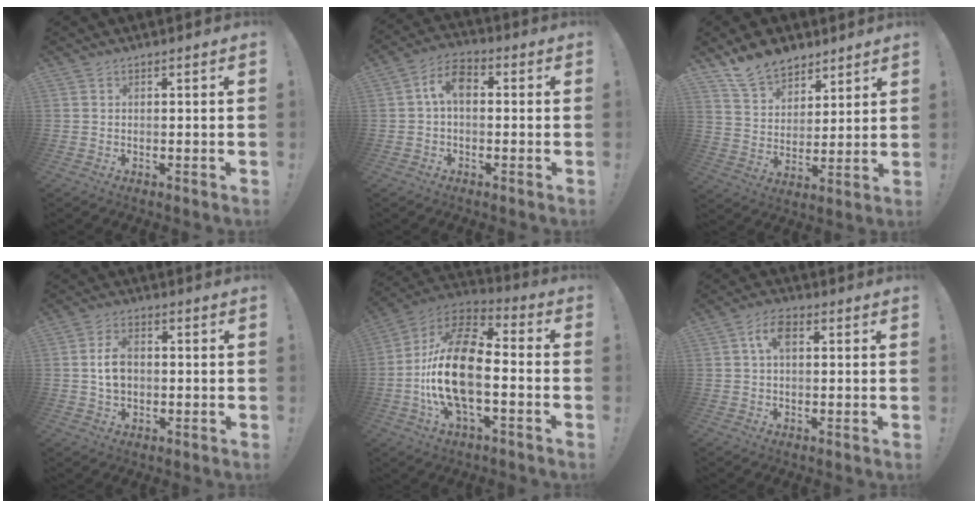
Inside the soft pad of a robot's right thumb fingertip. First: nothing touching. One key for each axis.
{"total": 7.4, "fx": 0.5, "fy": 4.3, "fz": 6.0, "tx": -0.111, "ty": 0.013, "tz": 0.012}
{"total": 12.3, "fx": 10.0, "fy": 6.6, "fz": 2.7, "tx": -0.059, "ty": -0.074, "tz": 0.197}
{"total": 6.6, "fx": 0.3, "fy": 4.6, "fz": 4.7, "tx": -0.075, "ty": 0.002, "tz": 0.001}
{"total": 21.0, "fx": -3.9, "fy": 10.1, "fz": 18.0, "tx": -0.352, "ty": 0.023, "tz": -0.068}
{"total": 5.9, "fx": 1.4, "fy": 3.2, "fz": 4.7, "tx": -0.080, "ty": 0.008, "tz": 0.024}